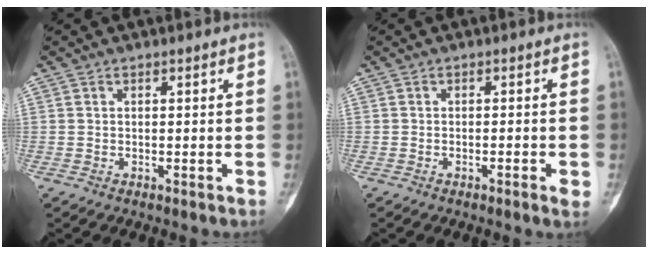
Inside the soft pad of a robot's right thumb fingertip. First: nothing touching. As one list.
[{"total": 2.2, "force": [-0.8, 0.3, 2.0], "torque": [-0.035, -0.001, -0.013]}]